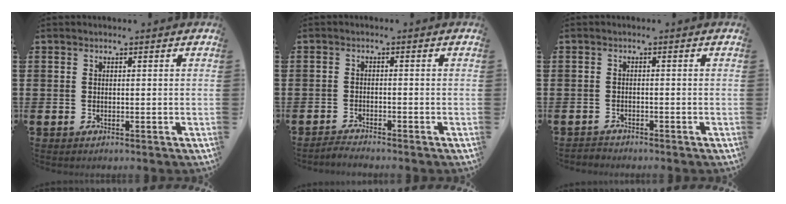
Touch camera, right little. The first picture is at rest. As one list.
[{"total": 1.4, "force": [-1.4, -0.1, 0.1], "torque": [-0.004, 0.002, -0.028]}, {"total": 0.9, "force": [-0.9, 0.1, -0.1], "torque": [0.000, 0.003, -0.019]}]